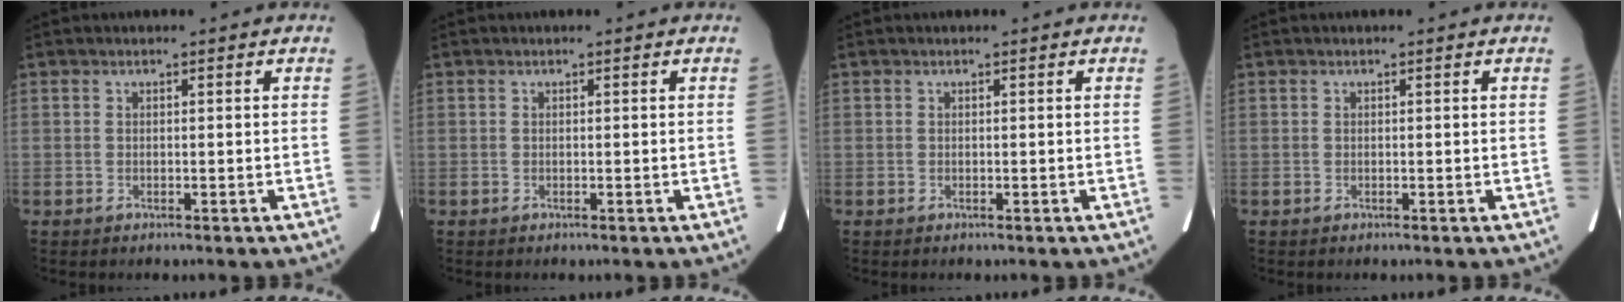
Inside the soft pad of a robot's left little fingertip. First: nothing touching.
{"total": 0.0}
{"total": 0.0}
{"total": 0.0}